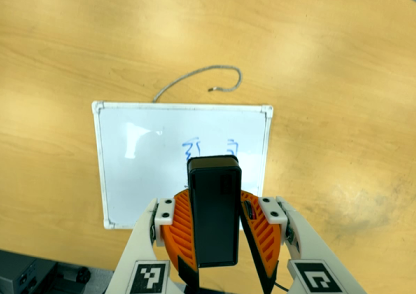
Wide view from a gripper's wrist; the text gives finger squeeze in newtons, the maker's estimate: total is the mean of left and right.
{"total": 5.7, "left": 6.6, "right": 4.8}